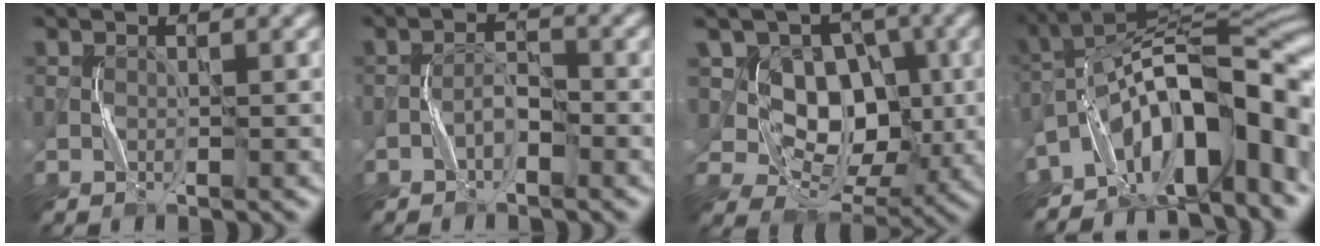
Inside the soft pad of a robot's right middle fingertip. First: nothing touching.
{"total": 1.7, "force": [-1.1, 0.6, 1.1], "torque": [-0.020, 0.008, -0.023]}
{"total": 9.0, "force": [1.8, 7.0, 5.3], "torque": [-0.078, 0.001, 0.011]}
{"total": 13.2, "force": [-5.8, 5.1, 10.8], "torque": [-0.150, 0.017, -0.101]}